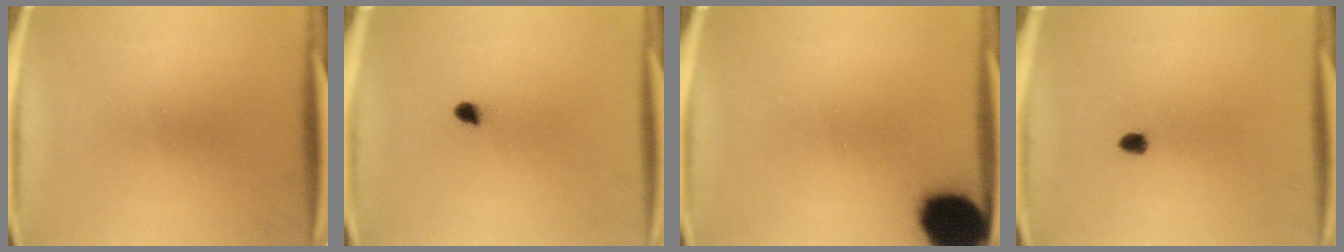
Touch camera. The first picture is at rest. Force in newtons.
{"total": 1.8}
{"total": 15.9}
{"total": 1.5}